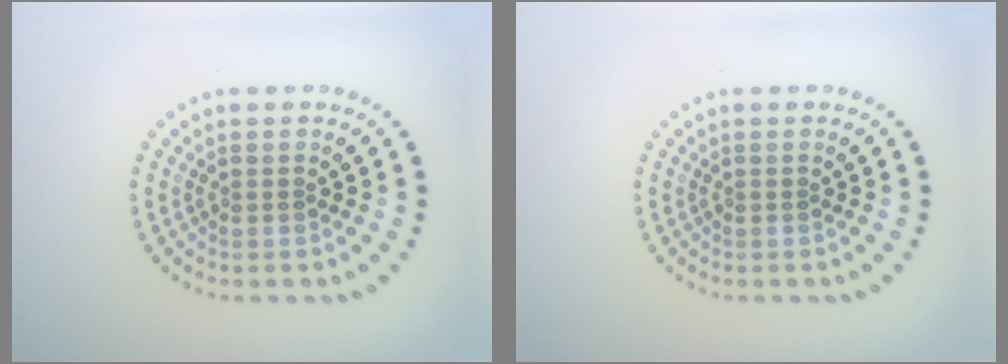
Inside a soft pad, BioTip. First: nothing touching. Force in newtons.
{"total": 0.0}